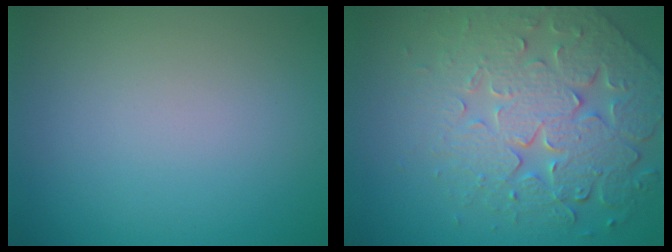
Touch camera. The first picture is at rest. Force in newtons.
{"total": 7.2, "press": 5.8, "slide": 4.2}